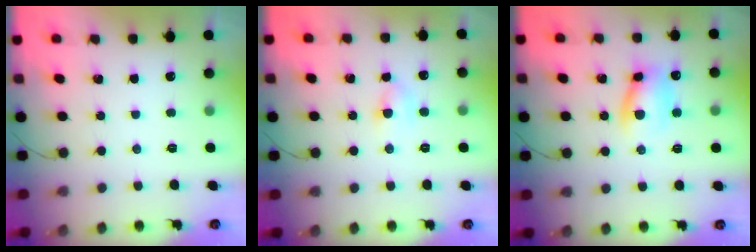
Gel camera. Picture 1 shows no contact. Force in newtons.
{"total": 4.2, "press": 4.1, "slide": 1.0}
{"total": 9.9, "press": 9.9, "slide": 1.2}